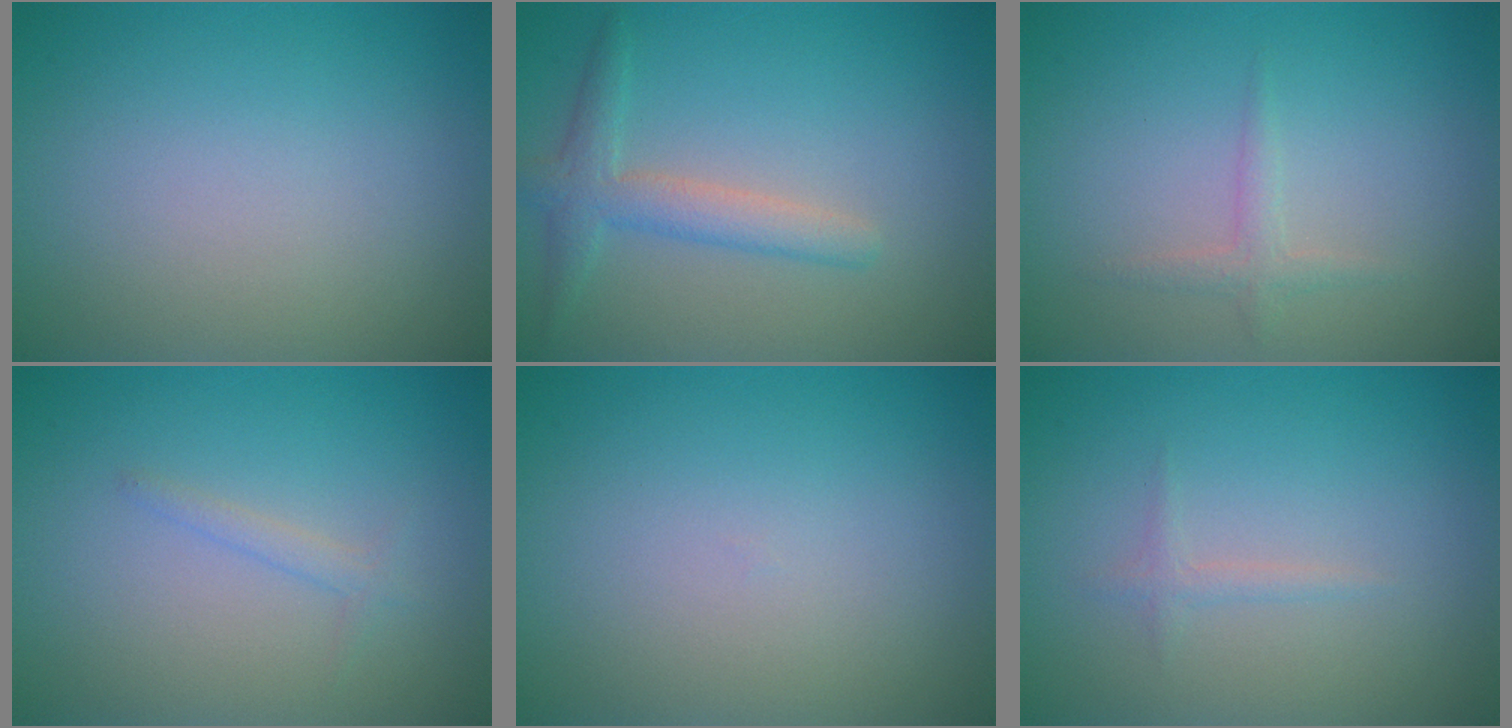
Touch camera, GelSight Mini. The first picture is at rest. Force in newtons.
{"total": 2.9, "press": 2.9, "slide": 0.1}
{"total": 1.3, "press": 1.3, "slide": 0.0}
{"total": 1.0, "press": 1.0, "slide": 0.0}
{"total": 0.0}
{"total": 0.8, "press": 0.8, "slide": 0.1}